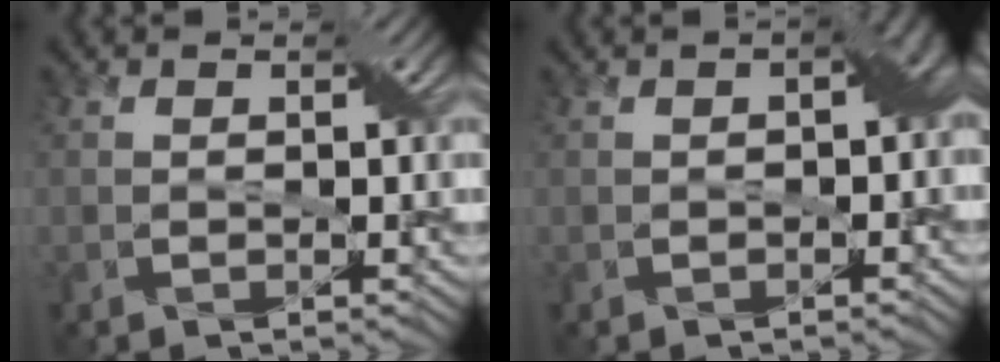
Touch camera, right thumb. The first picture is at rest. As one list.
[{"total": 3.6, "force": [-0.2, 2.0, 3.0], "torque": [-0.034, 0.002, -0.002]}]